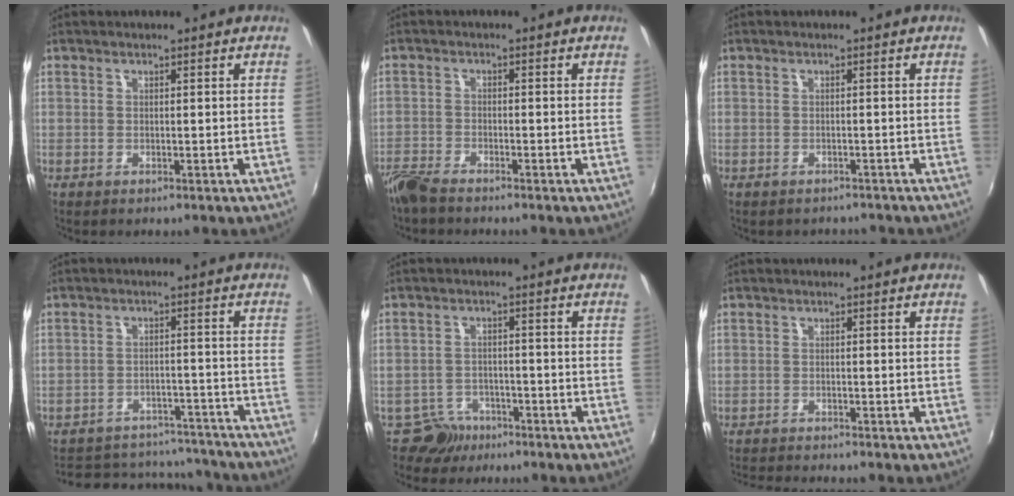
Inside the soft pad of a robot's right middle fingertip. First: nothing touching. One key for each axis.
{"total": 5.1, "fx": -4.6, "fy": 0.8, "fz": 1.9, "tx": -0.053, "ty": -0.018, "tz": -0.093}
{"total": 2.7, "fx": -2.4, "fy": 1.1, "fz": 0.5, "tx": -0.012, "ty": -0.011, "tz": -0.030}
{"total": 20.4, "fx": -17.8, "fy": 7.6, "fz": 6.6, "tx": -0.146, "ty": 0.028, "tz": -0.216}
{"total": 4.4, "fx": -3.4, "fy": 2.8, "fz": -0.2, "tx": -0.005, "ty": 0.013, "tz": -0.059}
{"total": 4.2, "fx": -4.1, "fy": -0.2, "fz": 1.1, "tx": -0.035, "ty": -0.016, "tz": -0.075}